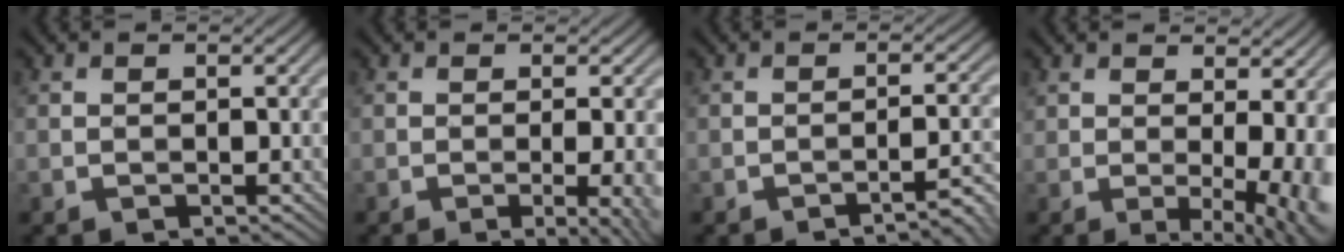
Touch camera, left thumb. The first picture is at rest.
{"total": 5.4, "force": [-1.2, 1.3, 5.1], "torque": [-0.068, -0.003, -0.012]}
{"total": 3.9, "force": [-2.8, 0.6, 2.7], "torque": [-0.030, 0.018, -0.049]}
{"total": 8.4, "force": [0.5, 2.8, 7.9], "torque": [-0.099, 0.001, 0.019]}